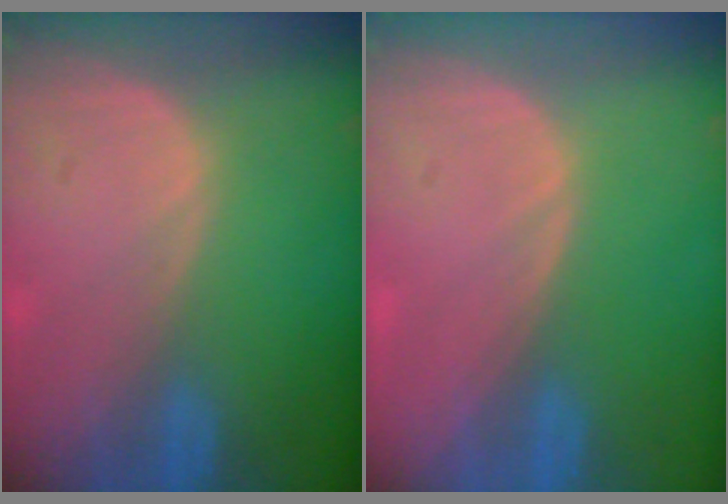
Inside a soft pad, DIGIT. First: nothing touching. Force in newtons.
{"total": 0.0}